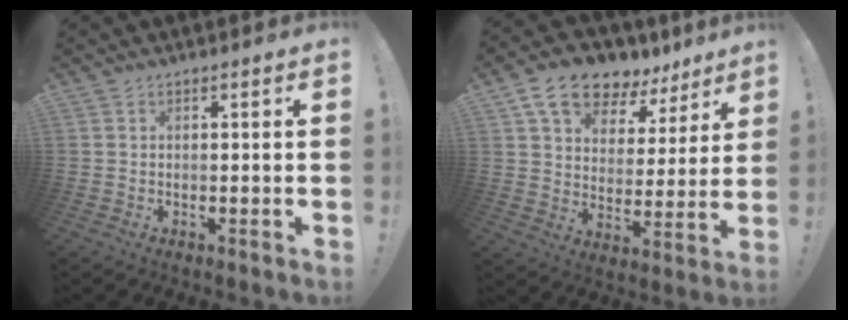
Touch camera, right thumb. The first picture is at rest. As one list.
[{"total": 13.2, "force": [10.1, 6.5, 5.3], "torque": [-0.098, -0.074, 0.183]}]